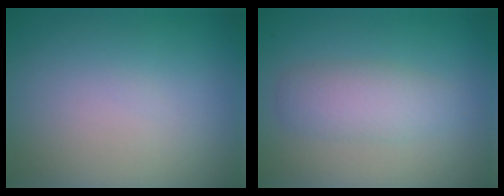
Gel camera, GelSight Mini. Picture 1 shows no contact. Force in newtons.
{"total": 2.8, "press": 2.8, "slide": 0.1}